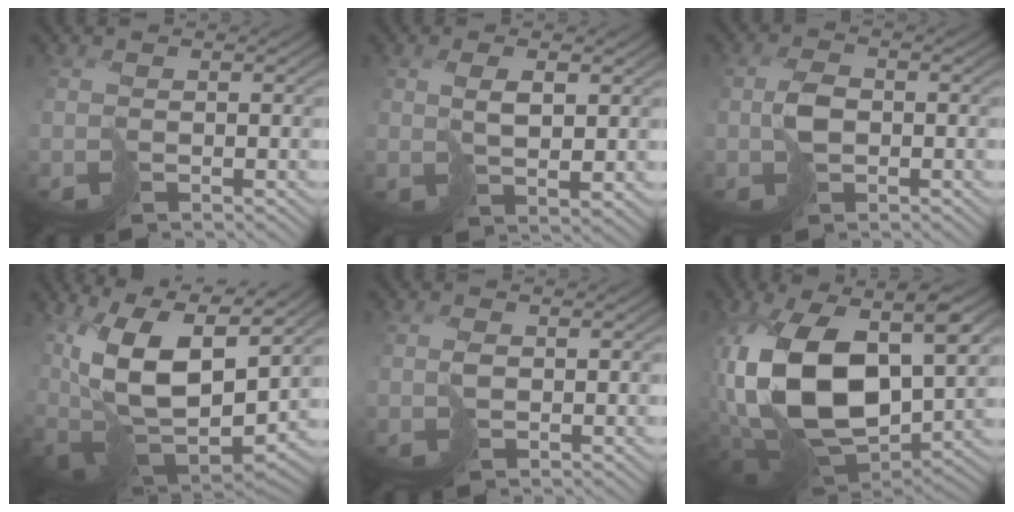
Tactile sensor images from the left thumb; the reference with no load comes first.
{"total": 3.7, "force": [2.1, 0.8, 2.9], "torque": [-0.064, -0.001, 0.051]}
{"total": 2.3, "force": [0.4, 1.5, 1.8], "torque": [-0.038, 0.005, 0.006]}
{"total": 16.6, "force": [6.2, 7.5, 13.5], "torque": [-0.260, -0.006, 0.129]}
{"total": 0.9, "force": [0.8, 0.4, 0.4], "torque": [-0.009, 0.003, 0.016]}
{"total": 17.2, "force": [3.4, 10.2, 13.5], "torque": [-0.285, -0.017, 0.067]}